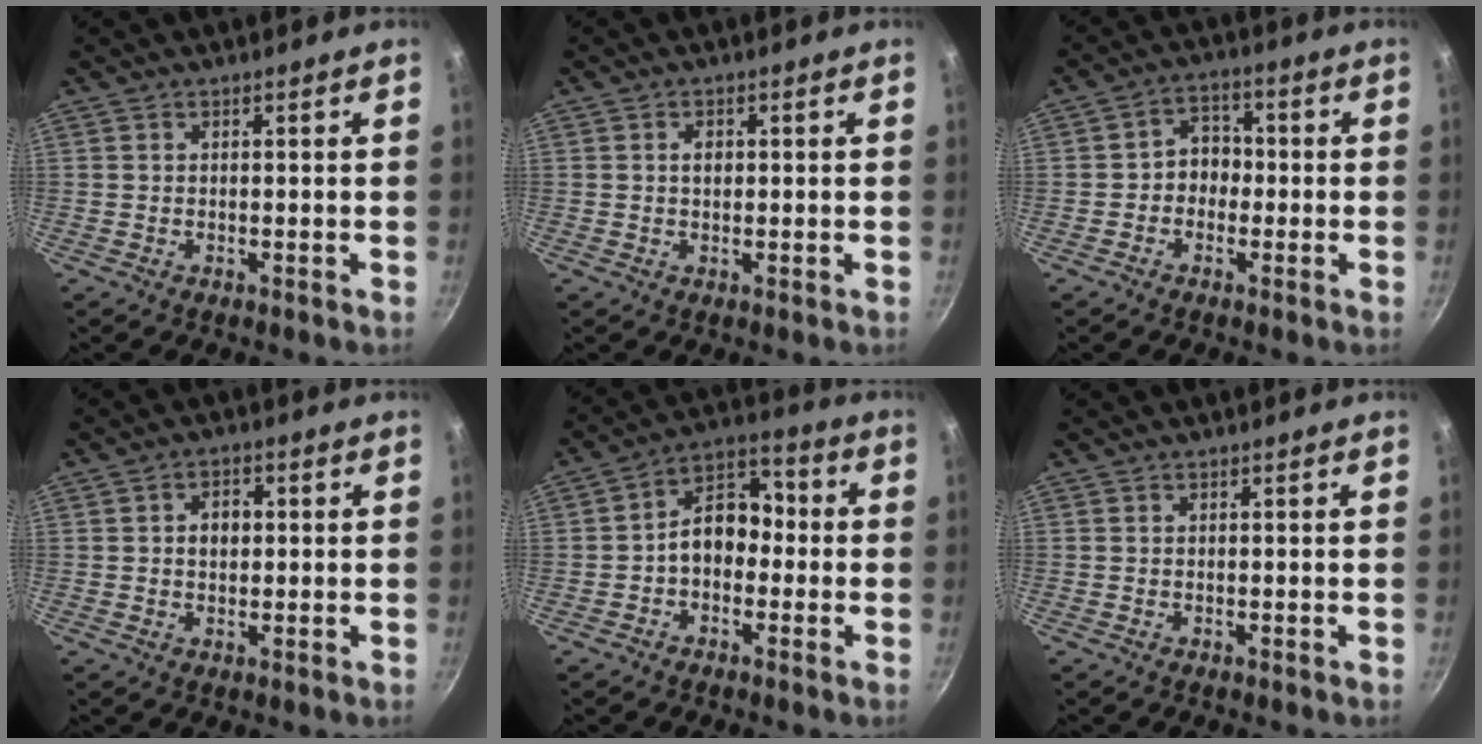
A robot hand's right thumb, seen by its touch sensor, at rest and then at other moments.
{"total": 1.7, "force": [0.3, 1.2, 1.2], "torque": [-0.015, 0.003, 0.004]}
{"total": 5.2, "force": [-1.0, 4.3, 2.7], "torque": [-0.002, 0.021, -0.024]}
{"total": 4.0, "force": [0.4, 2.9, 2.7], "torque": [-0.024, 0.007, 0.003]}
{"total": 9.8, "force": [-1.2, 7.0, 6.7], "torque": [-0.060, 0.044, -0.038]}
{"total": 0.0}